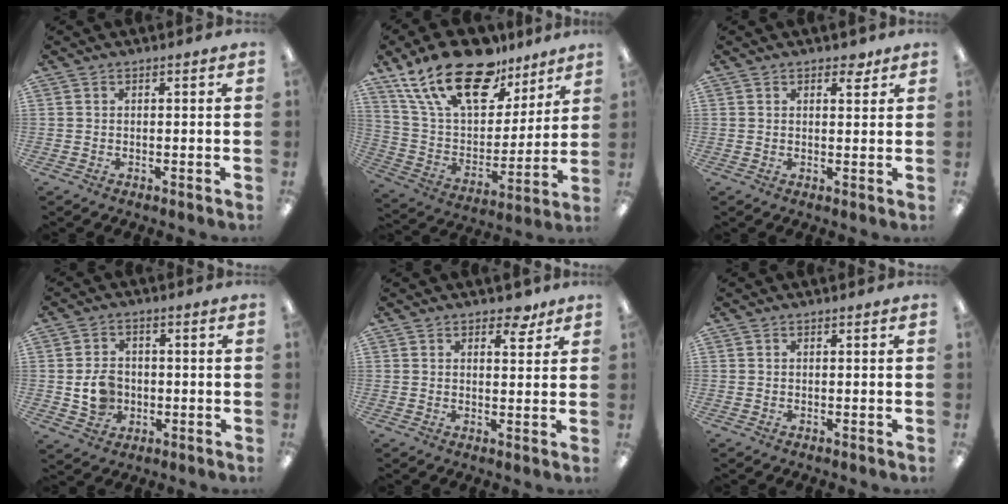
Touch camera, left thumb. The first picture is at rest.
{"total": 23.2, "force": [15.7, 11.2, 12.9], "torque": [-0.242, -0.090, 0.281]}
{"total": 3.2, "force": [2.2, 1.7, 1.5], "torque": [-0.008, -0.006, 0.035]}
{"total": 7.1, "force": [-0.8, 5.9, 3.9], "torque": [-0.070, 0.007, -0.013]}
{"total": 5.0, "force": [3.6, 2.5, 2.5], "torque": [-0.015, -0.015, 0.057]}
{"total": 0.0}